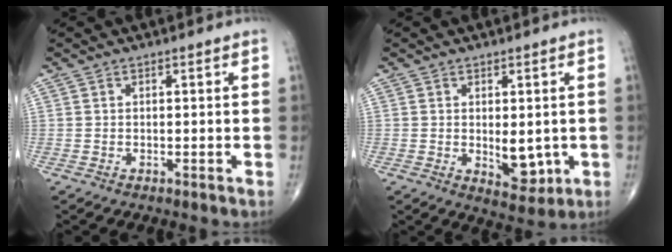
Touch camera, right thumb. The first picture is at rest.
{"total": 5.8, "force": [-0.4, 3.2, 4.8], "torque": [-0.045, -0.012, 0.007]}